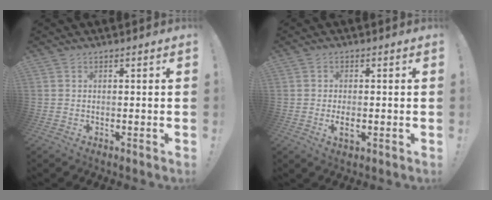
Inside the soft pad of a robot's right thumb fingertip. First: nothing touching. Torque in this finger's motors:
{"motor_torque": [0.20, -0.38, -0.08, 0.27, 0.03]}